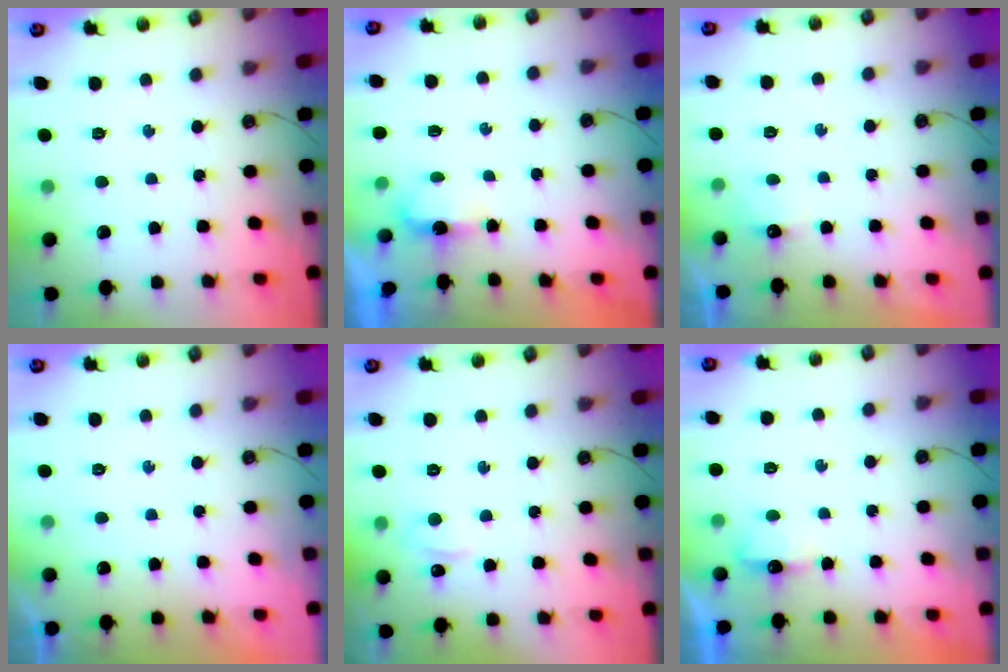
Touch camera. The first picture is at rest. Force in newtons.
{"total": 3.0, "press": 2.9, "slide": 0.6}
{"total": 3.2, "press": 3.2, "slide": 0.5}
{"total": 0.0}
{"total": 4.7, "press": 4.6, "slide": 0.9}
{"total": 3.4, "press": 3.4, "slide": 0.5}